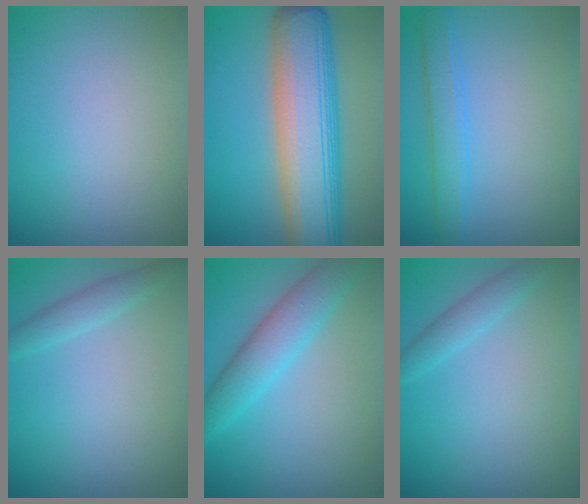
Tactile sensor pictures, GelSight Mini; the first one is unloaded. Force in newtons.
{"total": 11.6, "press": 11.6, "slide": 0.3}
{"total": 2.7, "press": 2.7, "slide": 0.1}
{"total": 1.6, "press": 1.6, "slide": 0.1}
{"total": 4.4, "press": 4.3, "slide": 0.2}
{"total": 1.8, "press": 1.8, "slide": 0.2}